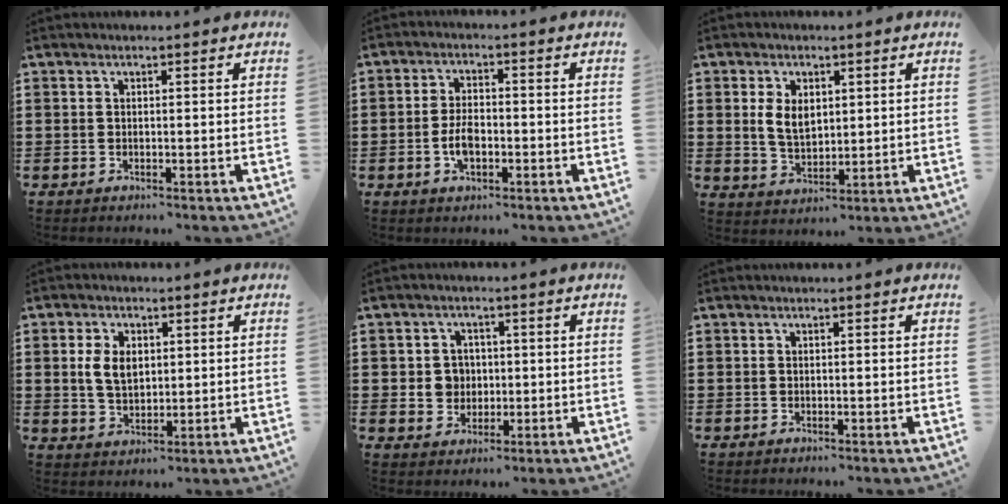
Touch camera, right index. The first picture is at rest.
{"total": 4.5, "force": [-1.2, 2.3, 3.6], "torque": [-0.079, 0.003, -0.025]}
{"total": 5.0, "force": [1.1, 3.2, 3.7], "torque": [-0.087, 0.008, 0.016]}
{"total": 5.1, "force": [0.9, 3.4, 3.7], "torque": [-0.088, 0.004, 0.008]}
{"total": 4.1, "force": [0.1, 3.9, 1.3], "torque": [-0.033, 0.008, -0.002]}
{"total": 0.0}